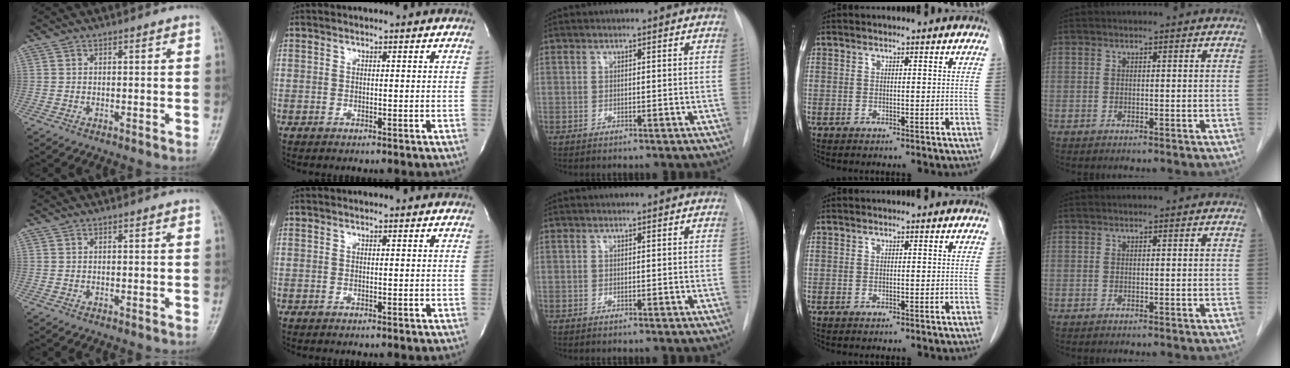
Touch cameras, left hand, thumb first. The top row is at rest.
{}